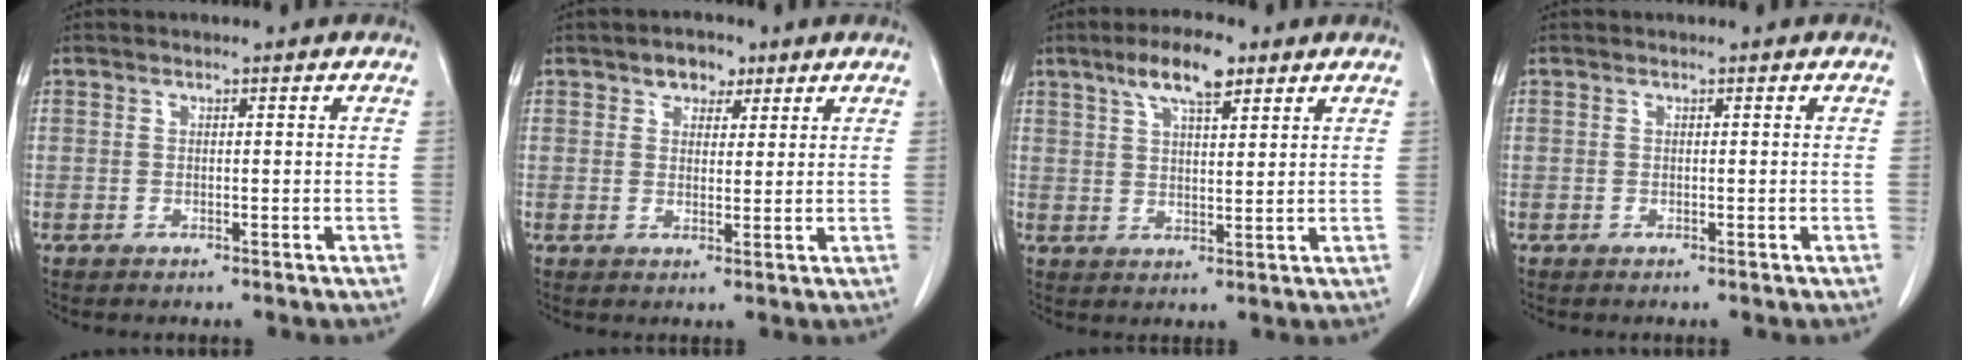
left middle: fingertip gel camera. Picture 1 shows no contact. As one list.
[{"total": 3.5, "force": [2.1, 2.2, 1.6], "torque": [-0.023, 0.007, 0.034]}, {"total": 7.5, "force": [4.7, 1.9, 5.5], "torque": [-0.105, 0.012, 0.082]}, {"total": 0.0}]